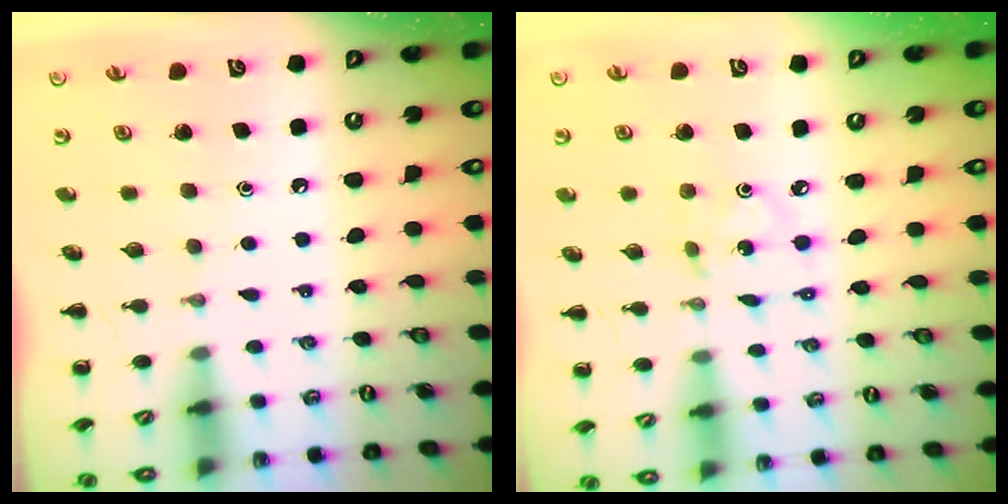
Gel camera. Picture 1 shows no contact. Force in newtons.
{"total": 2.2, "press": 2.2, "slide": 0.4}